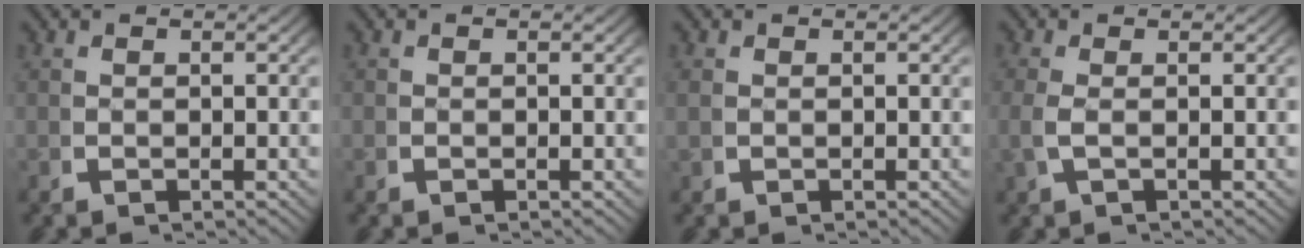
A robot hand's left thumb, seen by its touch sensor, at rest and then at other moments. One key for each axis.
{"total": 0.0}
{"total": 0.6, "fx": 0.3, "fy": 0.4, "fz": 0.3, "tx": -0.012, "ty": -0.003, "tz": 0.010}
{"total": 1.7, "fx": 0.2, "fy": 0.3, "fz": 1.7, "tx": -0.056, "ty": -0.005, "tz": 0.009}